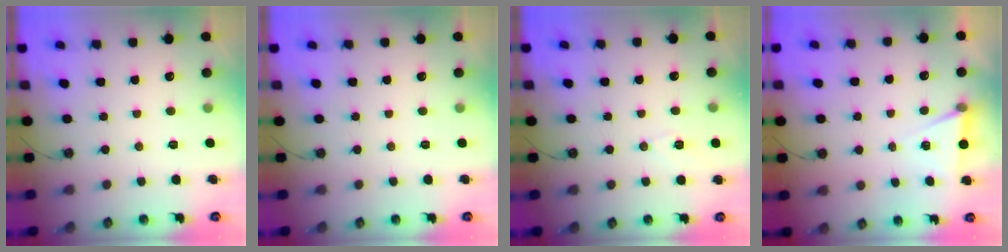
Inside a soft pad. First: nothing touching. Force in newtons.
{"total": 0.0}
{"total": 4.9, "press": 4.2, "slide": 2.4}
{"total": 5.4, "press": 2.9, "slide": 4.5}